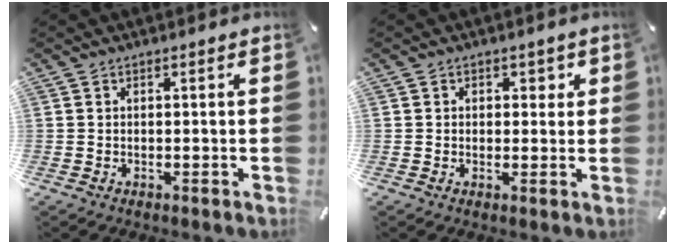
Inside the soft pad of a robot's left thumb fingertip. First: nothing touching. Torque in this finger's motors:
{"motor_torque": [-0.18, 0.02, -0.03, -0.03, 0.06]}